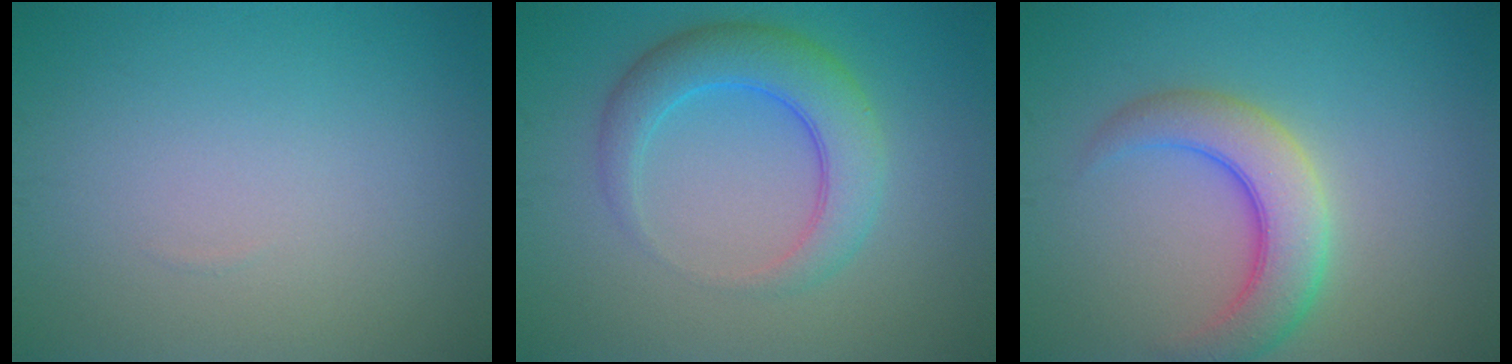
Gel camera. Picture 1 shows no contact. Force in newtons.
{"total": 5.1, "press": 5.1, "slide": 0.2}
{"total": 5.2, "press": 5.2, "slide": 0.3}